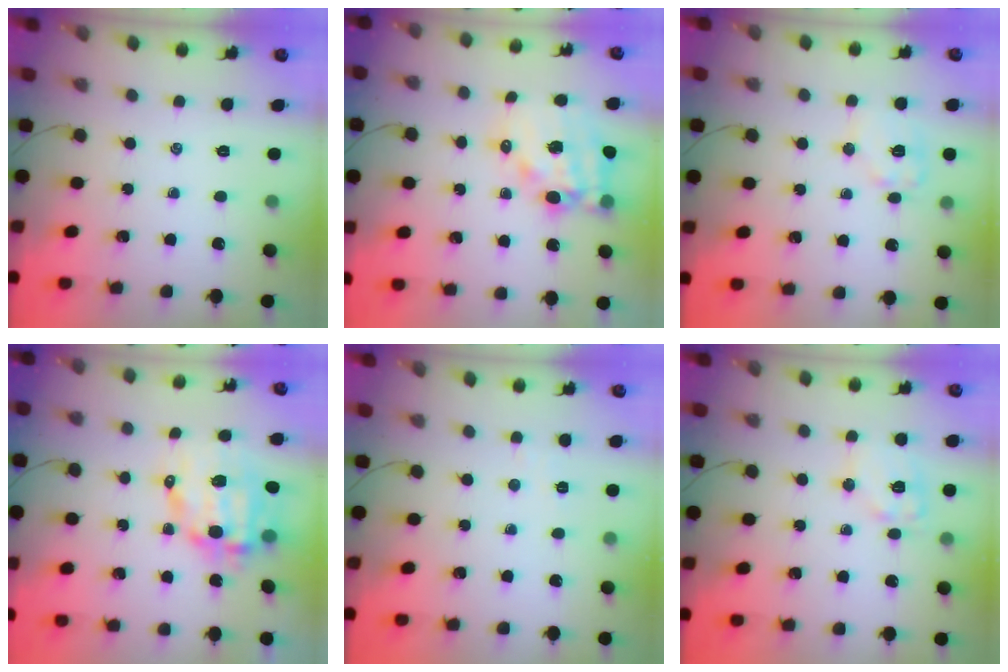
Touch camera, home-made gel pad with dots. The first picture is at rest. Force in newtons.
{"total": 15.7, "press": 15.2, "slide": 3.8}
{"total": 8.8, "press": 8.8, "slide": 0.8}
{"total": 12.1, "press": 11.8, "slide": 2.5}
{"total": 2.2, "press": 2.1, "slide": 0.7}
{"total": 10.9, "press": 10.8, "slide": 1.1}